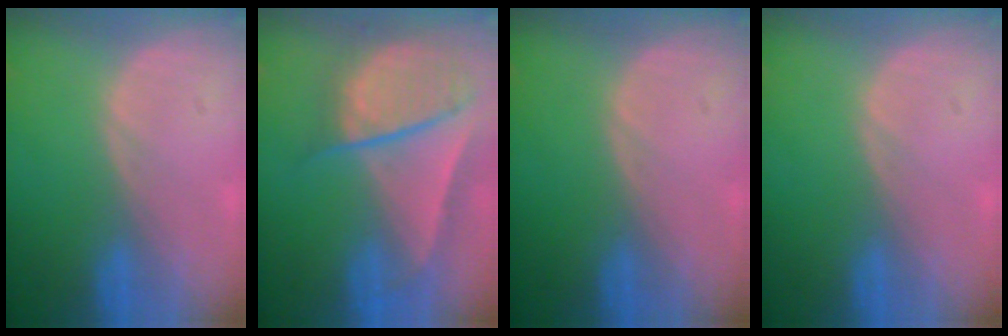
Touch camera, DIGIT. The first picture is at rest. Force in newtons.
{"total": 9.5, "press": 8.1, "slide": 4.9}
{"total": 0.0}
{"total": 0.0}